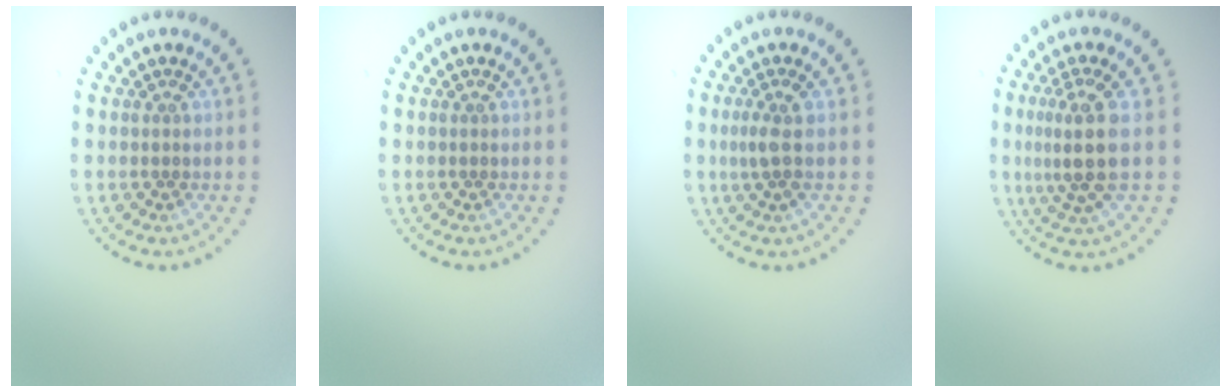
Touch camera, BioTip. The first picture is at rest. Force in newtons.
{"total": 0.0}
{"total": 1.8, "press": 1.4, "slide": 1.2}
{"total": 4.0, "press": 3.3, "slide": 2.2}